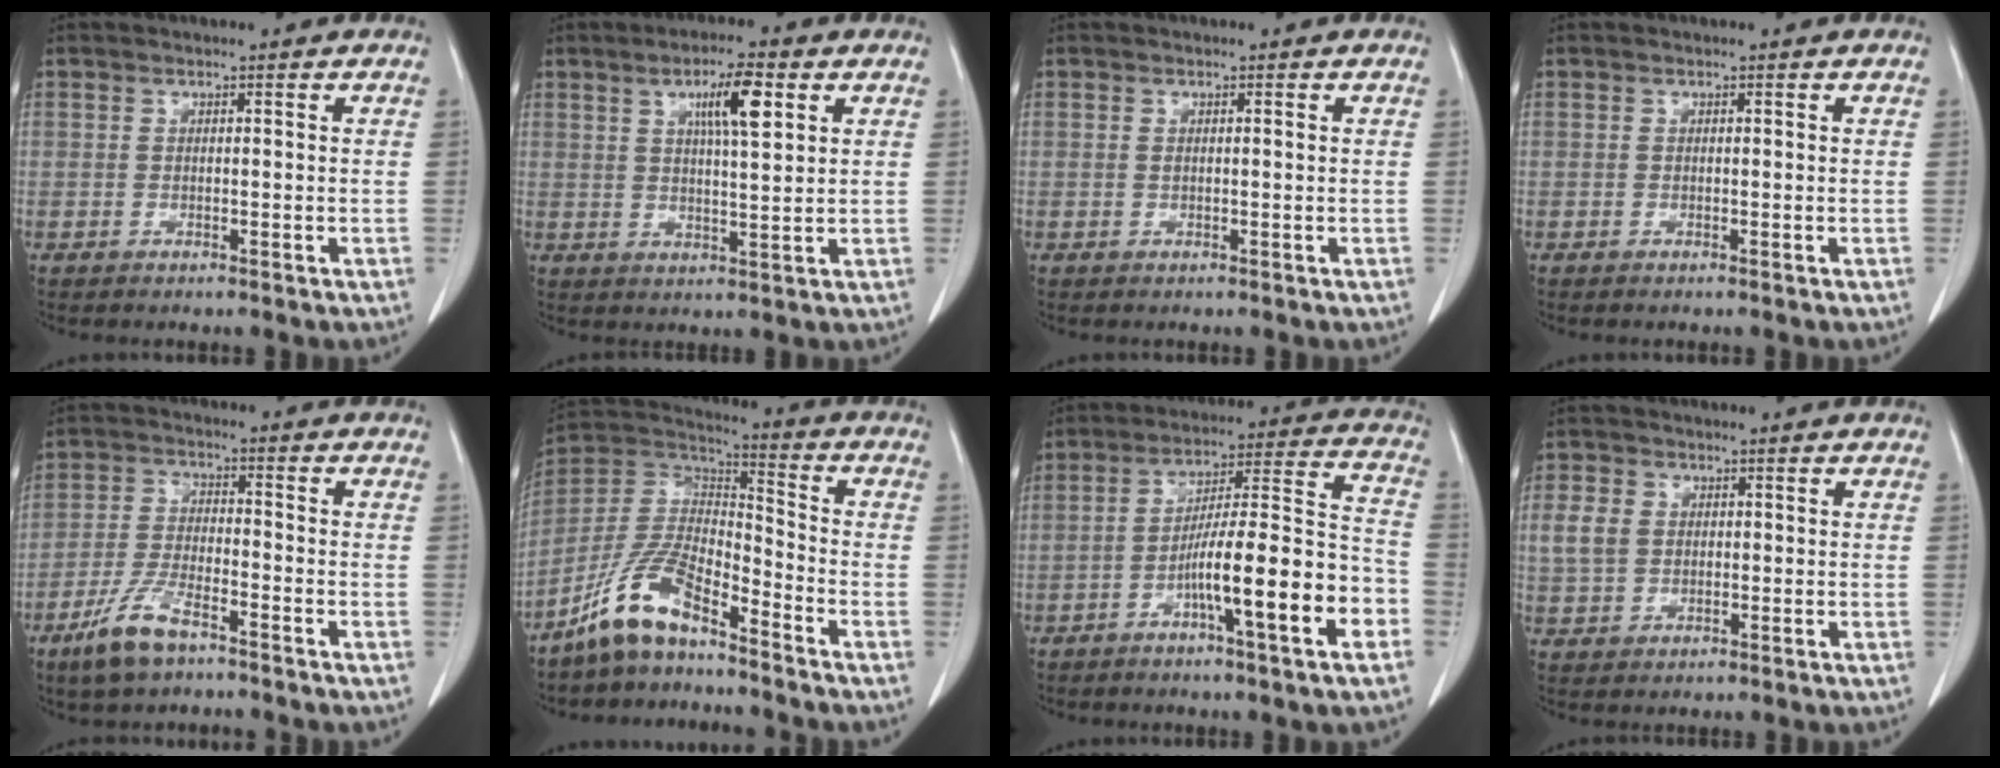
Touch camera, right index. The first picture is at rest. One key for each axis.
{"total": 7.2, "fx": 3.1, "fy": 1.0, "fz": 6.4, "tx": -0.111, "ty": 0.004, "tz": 0.050}
{"total": 0.7, "fx": 0.1, "fy": 0.1, "fz": 0.6, "tx": -0.017, "ty": 0.003, "tz": 0.005}
{"total": 0.0}
{"total": 7.6, "fx": -5.2, "fy": 2.1, "fz": 5.1, "tx": -0.114, "ty": -0.009, "tz": -0.099}
{"total": 11.2, "fx": -8.2, "fy": 3.1, "fz": 7.0, "tx": -0.158, "ty": 0.016, "tz": -0.161}
{"total": 15.6, "fx": -6.1, "fy": 0.9, "fz": 14.3, "tx": -0.223, "ty": 0.014, "tz": -0.097}
{"total": 5.0, "fx": 0.7, "fy": 4.0, "fz": 2.9, "tx": -0.067, "ty": 0.010, "tz": 0.015}